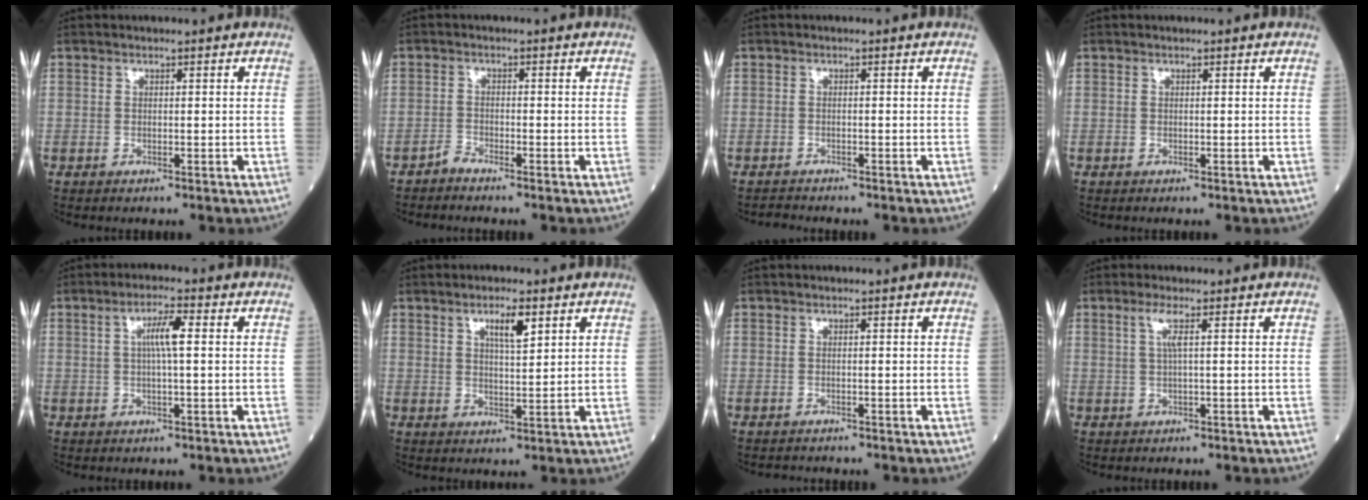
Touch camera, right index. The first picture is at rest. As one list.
[{"total": 1.3, "force": [-1.3, -0.1, 0.1], "torque": [-0.003, -0.003, -0.027]}, {"total": 1.2, "force": [-1.1, 0.1, -0.5], "torque": [0.006, -0.005, -0.022]}, {"total": 0.0}, {"total": 4.3, "force": [0.7, 0.2, 4.2], "torque": [-0.078, 0.007, 0.011]}, {"total": 4.3, "force": [2.3, 0.7, 3.6], "torque": [-0.063, 0.000, 0.039]}, {"total": 0.7, "force": [-0.7, 0.1, 0.0], "torque": [-0.004, -0.002, -0.011]}, {"total": 2.2, "force": [0.8, -0.3, 2.0], "torque": [-0.049, 0.006, 0.019]}]